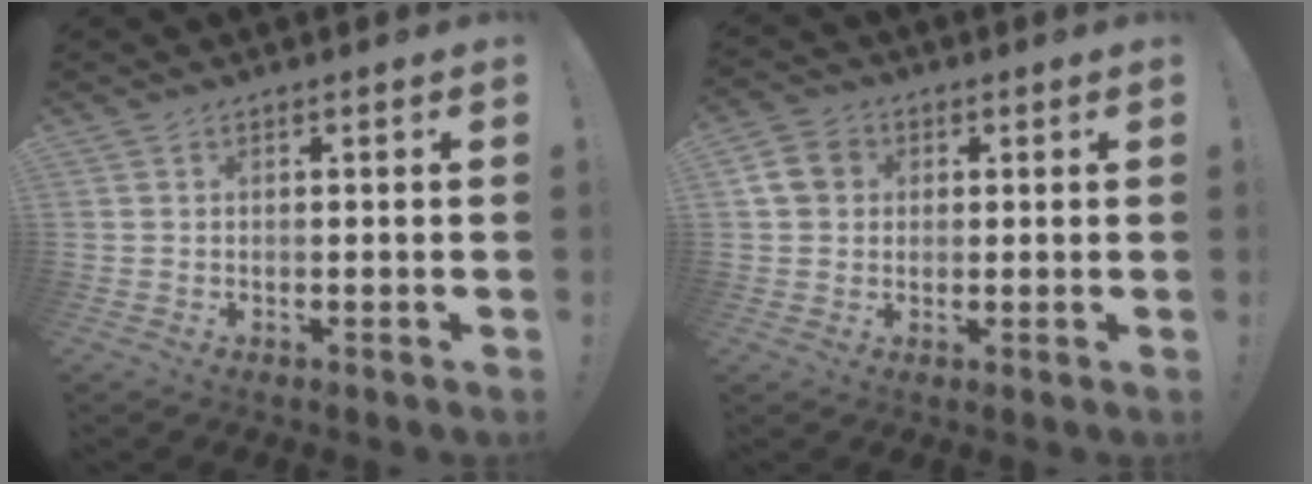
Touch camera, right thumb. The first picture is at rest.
{"total": 7.6, "force": [1.8, 6.4, 3.6], "torque": [-0.062, 0.007, 0.039]}